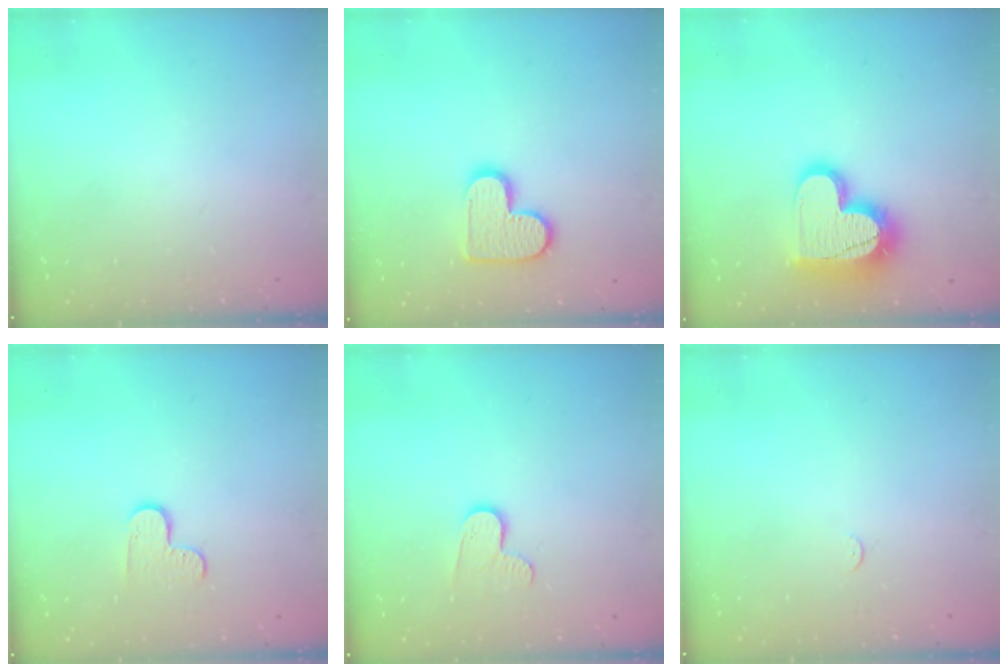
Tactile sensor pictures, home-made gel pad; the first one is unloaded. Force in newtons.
{"total": 12.0, "press": 12.0, "slide": 0.6}
{"total": 18.9, "press": 18.9, "slide": 1.4}
{"total": 6.1, "press": 6.1, "slide": 0.6}
{"total": 6.9, "press": 6.9, "slide": 0.2}
{"total": 2.3, "press": 2.3, "slide": 0.3}